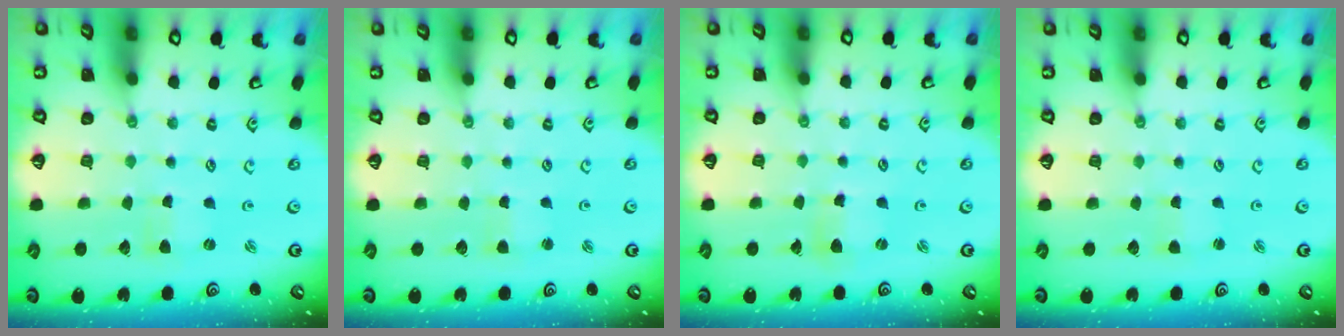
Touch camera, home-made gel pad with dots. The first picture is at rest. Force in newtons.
{"total": 2.1, "press": 2.0, "slide": 0.3}
{"total": 3.4, "press": 3.3, "slide": 0.4}
{"total": 1.3, "press": 1.3, "slide": 0.0}